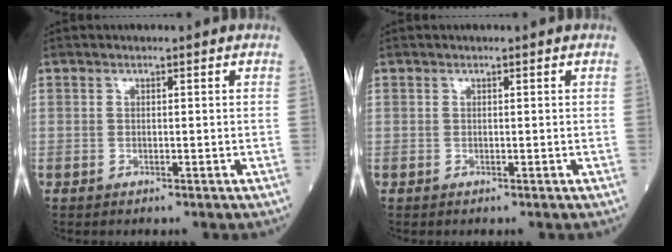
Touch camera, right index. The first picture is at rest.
{"total": 0.0}